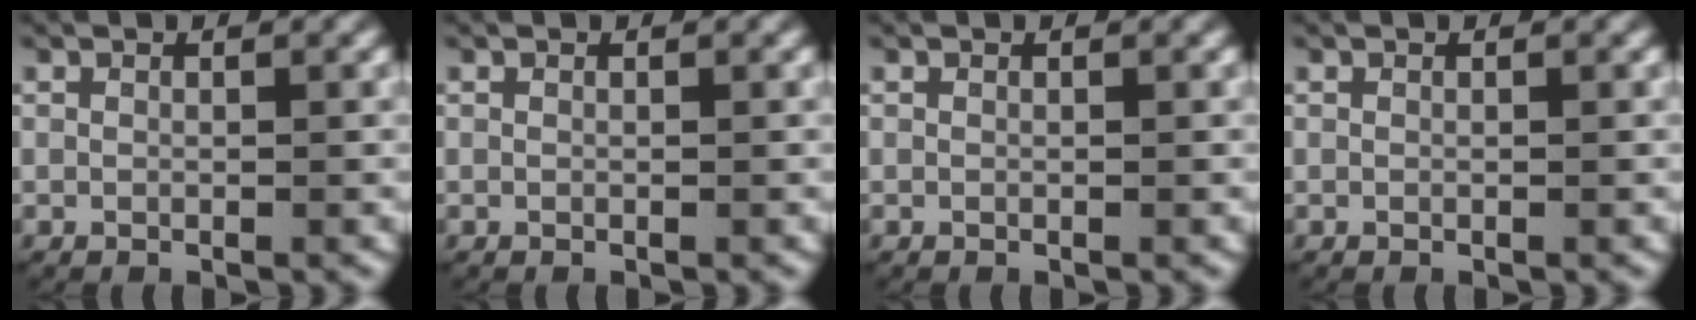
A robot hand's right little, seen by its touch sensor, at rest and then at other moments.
{"total": 0.0}
{"total": 0.0}
{"total": 0.0}